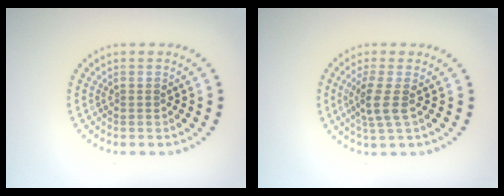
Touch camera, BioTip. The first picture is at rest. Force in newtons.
{"total": 2.7, "press": 2.1, "slide": 1.7}